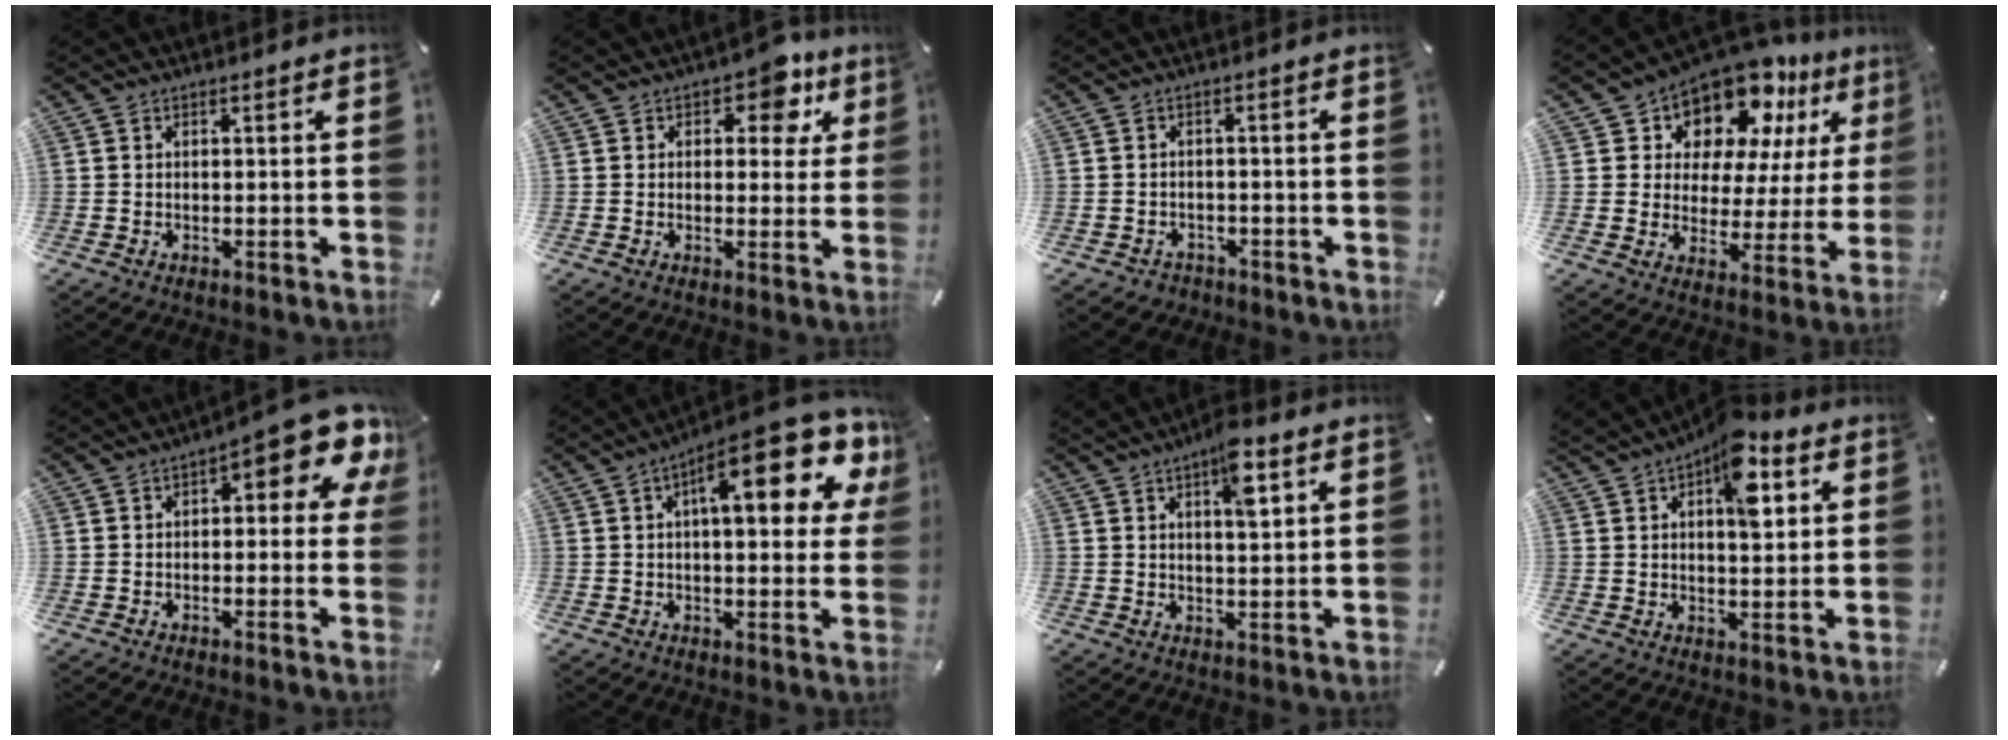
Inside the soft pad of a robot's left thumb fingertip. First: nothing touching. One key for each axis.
{"total": 7.4, "fx": 3.6, "fy": 4.7, "fz": 4.4, "tx": -0.036, "ty": -0.015, "tz": 0.052}
{"total": 2.4, "fx": -1.6, "fy": 1.7, "fz": 0.4, "tx": -0.009, "ty": 0.010, "tz": -0.034}
{"total": 13.7, "fx": 11.5, "fy": 6.7, "fz": 3.3, "tx": -0.068, "ty": -0.105, "tz": 0.206}
{"total": 10.7, "fx": 5.0, "fy": 4.0, "fz": 8.5, "tx": -0.102, "ty": -0.038, "tz": 0.081}
{"total": 17.9, "fx": 7.5, "fy": 6.5, "fz": 14.9, "tx": -0.205, "ty": -0.033, "tz": 0.114}
{"total": 7.7, "fx": 3.8, "fy": 2.5, "fz": 6.3, "tx": -0.098, "ty": -0.008, "tz": 0.059}
{"total": 12.2, "fx": 5.3, "fy": 6.2, "fz": 9.0, "tx": -0.117, "ty": -0.020, "tz": 0.086}